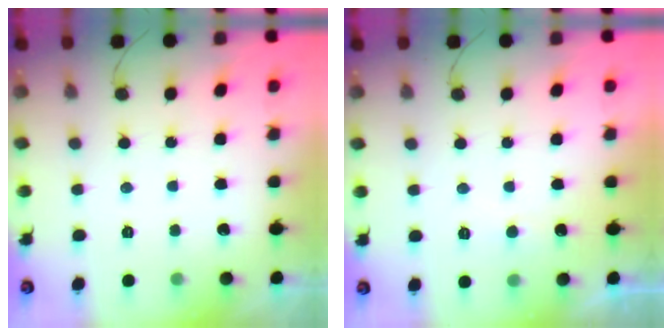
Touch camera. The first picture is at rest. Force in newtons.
{"total": 4.0, "press": 4.0, "slide": 0.5}